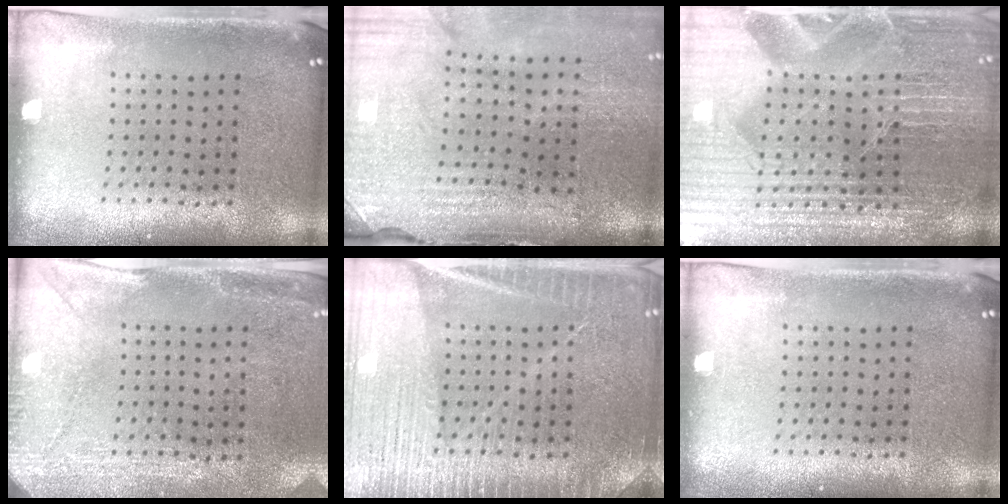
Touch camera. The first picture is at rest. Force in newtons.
{"total": 4.6, "press": 3.9, "slide": 2.5}
{"total": 4.9, "press": 4.7, "slide": 1.4}
{"total": 2.9, "press": 2.6, "slide": 1.3}
{"total": 3.7, "press": 3.6, "slide": 0.4}
{"total": 0.0}